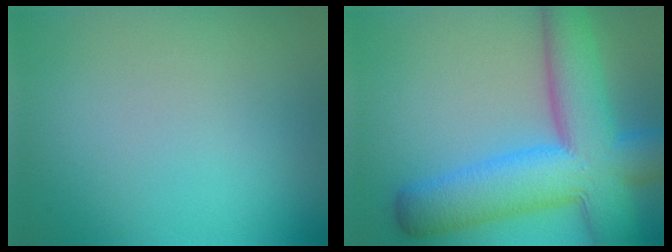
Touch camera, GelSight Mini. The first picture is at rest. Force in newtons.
{"total": 11.8, "press": 11.7, "slide": 0.5}